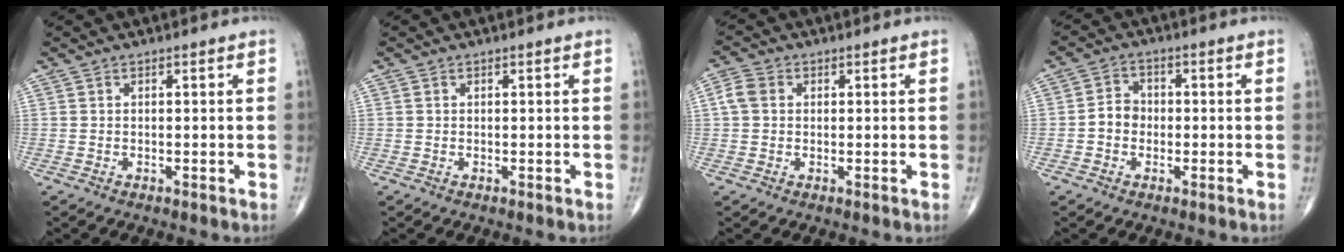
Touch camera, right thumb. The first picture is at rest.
{"total": 0.0}
{"total": 3.6, "force": [0.5, 3.0, 2.1], "torque": [-0.043, 0.011, 0.005]}
{"total": 4.1, "force": [-0.8, 3.5, 2.0], "torque": [-0.021, 0.016, -0.022]}